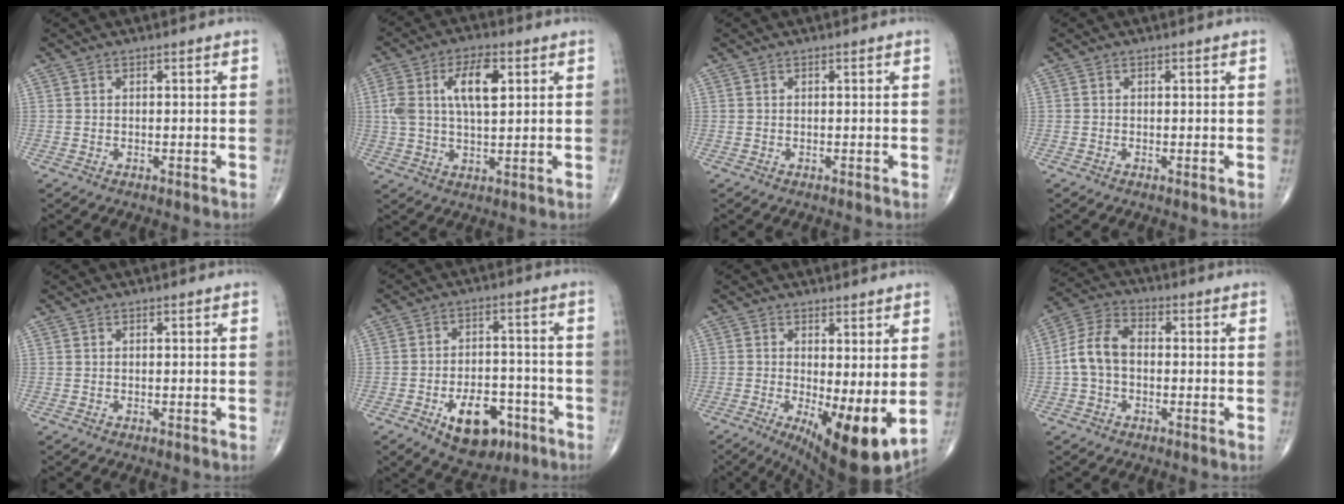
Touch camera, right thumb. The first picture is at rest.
{"total": 10.3, "force": [2.7, 4.6, 8.8], "torque": [-0.164, 0.006, 0.049]}
{"total": 0.0}
{"total": 0.0}
{"total": 0.0}
{"total": 12.0, "force": [-5.6, 7.0, 7.9], "torque": [-0.091, 0.033, -0.078]}
{"total": 12.2, "force": [-1.2, 4.0, 11.4], "torque": [-0.174, -0.028, -0.008]}
{"total": 8.2, "force": [-0.7, 5.5, 6.0], "torque": [-0.119, 0.029, -0.024]}